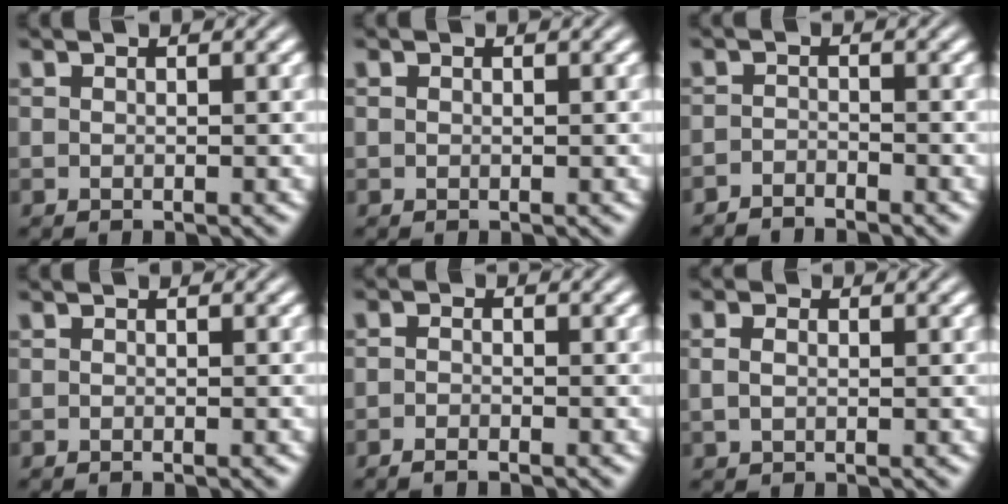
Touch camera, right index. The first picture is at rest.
{"total": 0.0}
{"total": 2.5, "force": [-2.3, -0.6, -0.5], "torque": [0.019, -0.010, -0.040]}
{"total": 0.6, "force": [-0.4, -0.5, 0.1], "torque": [0.004, -0.001, -0.007]}
{"total": 1.4, "force": [-1.3, -0.4, 0.2], "torque": [0.001, -0.006, -0.023]}
{"total": 0.7, "force": [0.2, -0.2, 0.7], "torque": [-0.012, -0.004, 0.010]}